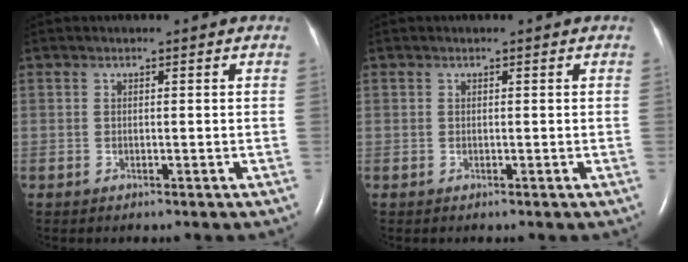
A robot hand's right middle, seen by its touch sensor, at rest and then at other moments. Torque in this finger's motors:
{"motor_torque": [0.01, 0.09, -0.05, -0.01]}